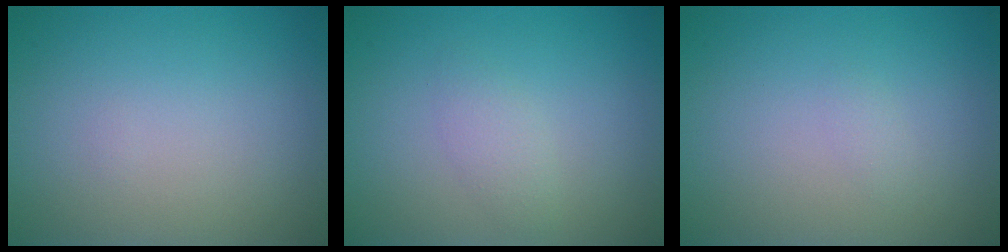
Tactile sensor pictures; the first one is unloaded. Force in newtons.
{"total": 1.4, "press": 1.4, "slide": 0.0}
{"total": 0.6, "press": 0.6, "slide": 0.0}